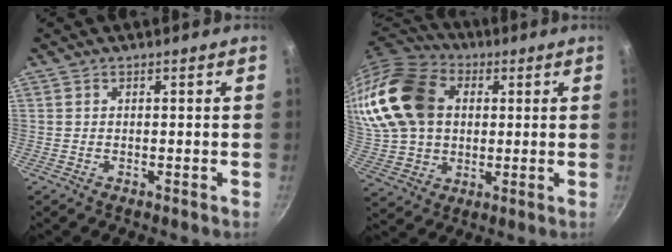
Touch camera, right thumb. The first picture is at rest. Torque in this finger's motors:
{"motor_torque": [0.79, 3.62, 0.88, -0.48, 0.54]}